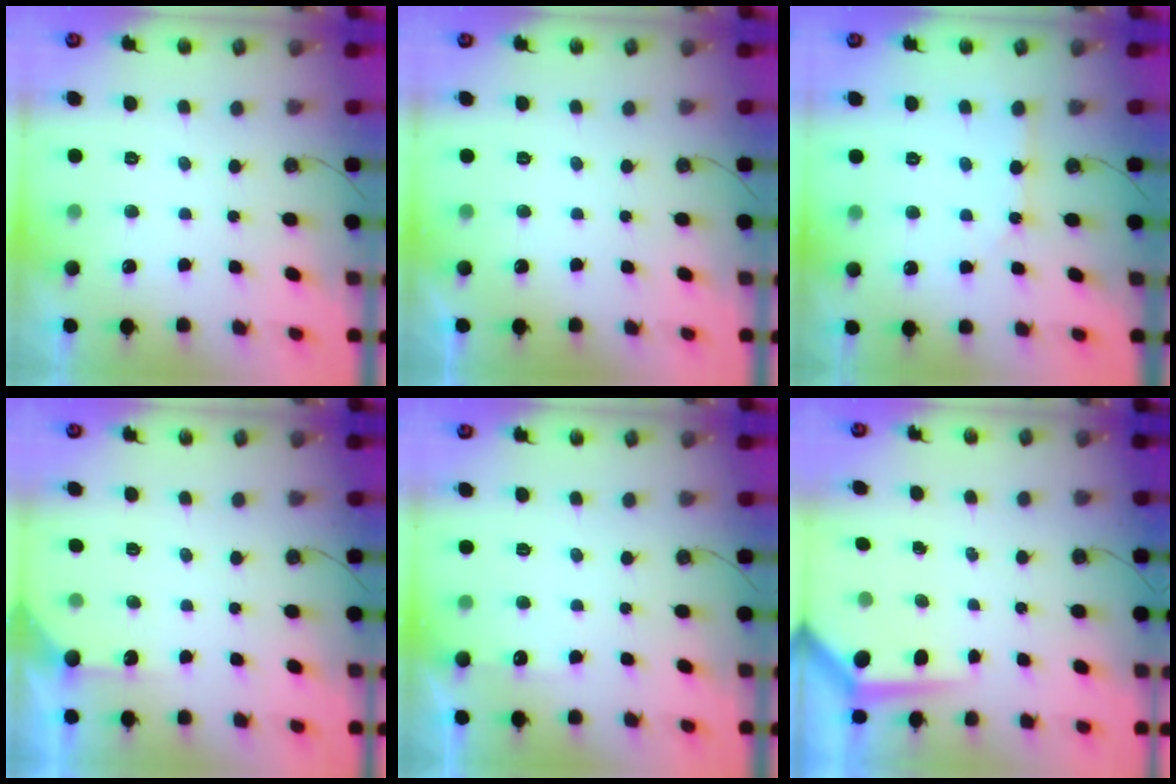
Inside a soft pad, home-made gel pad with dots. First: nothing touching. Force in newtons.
{"total": 0.0}
{"total": 1.9, "press": 1.9, "slide": 0.0}
{"total": 2.3, "press": 2.3, "slide": 0.2}
{"total": 3.2, "press": 3.2, "slide": 0.5}
{"total": 4.0, "press": 3.9, "slide": 0.3}